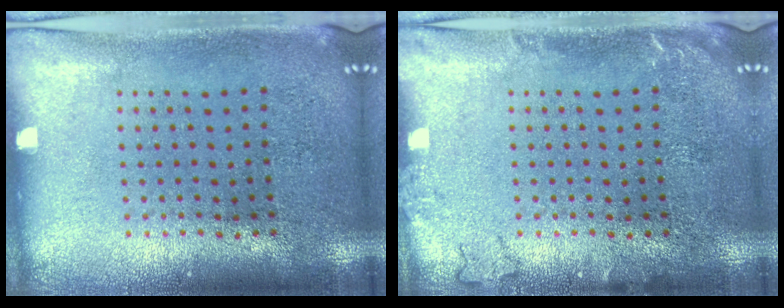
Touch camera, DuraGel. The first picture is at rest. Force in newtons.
{"total": 1.2, "press": 1.2, "slide": 0.3}